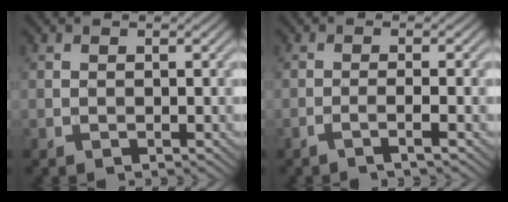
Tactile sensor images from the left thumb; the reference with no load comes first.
{"total": 1.9, "force": [-0.9, 0.1, 1.7], "torque": [-0.021, 0.010, -0.032]}